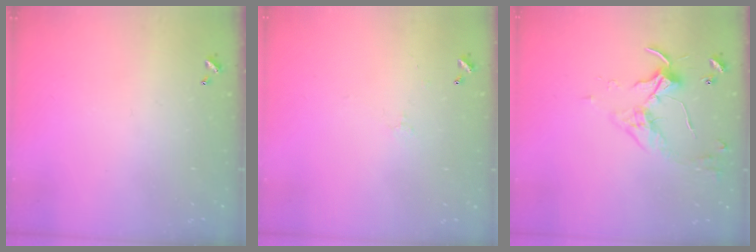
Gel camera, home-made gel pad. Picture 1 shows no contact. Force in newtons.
{"total": 0.7, "press": 0.2, "slide": 0.6}
{"total": 3.6, "press": 3.5, "slide": 0.7}